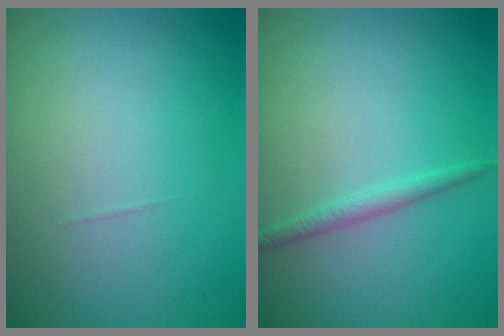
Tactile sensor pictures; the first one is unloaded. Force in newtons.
{"total": 1.4, "press": 1.4, "slide": 0.1}